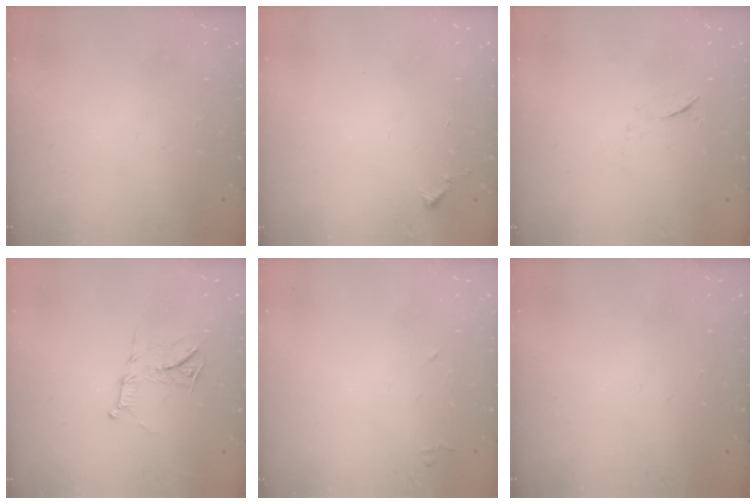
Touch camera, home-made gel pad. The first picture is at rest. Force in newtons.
{"total": 5.8, "press": 5.8, "slide": 0.4}
{"total": 5.0, "press": 4.8, "slide": 1.4}
{"total": 10.6, "press": 10.6, "slide": 0.8}
{"total": 4.0, "press": 3.9, "slide": 0.7}
{"total": 0.0}